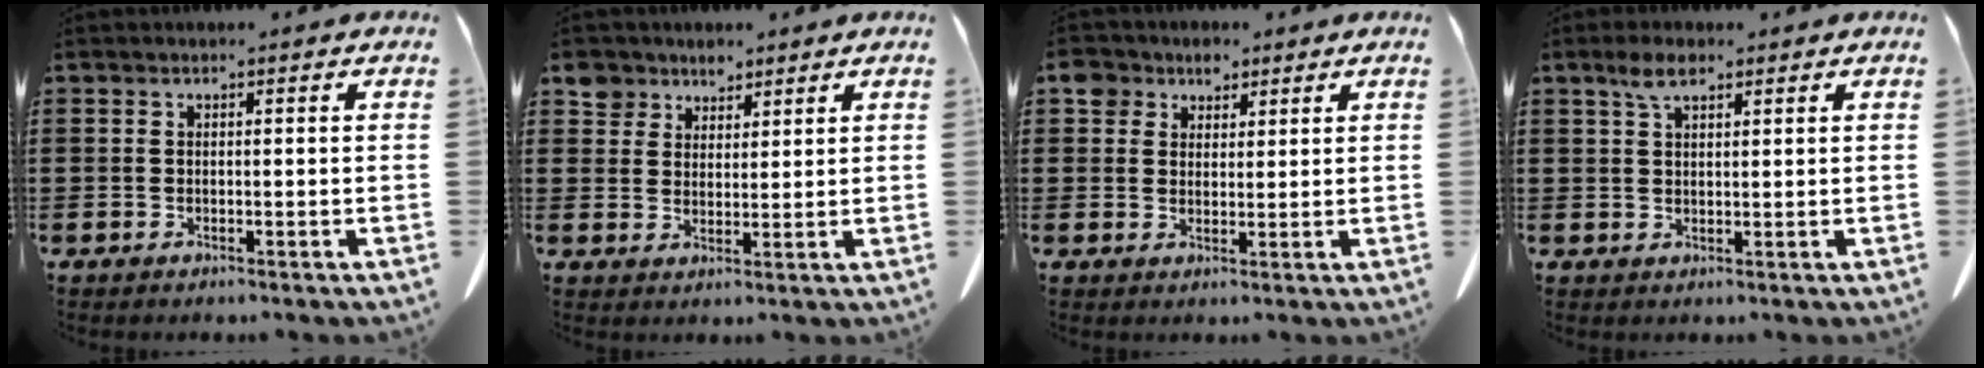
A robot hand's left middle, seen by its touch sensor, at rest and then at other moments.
{"total": 5.0, "force": [3.7, 3.2, 0.9], "torque": [-0.030, 0.001, 0.070]}
{"total": 4.7, "force": [3.1, 3.3, 1.2], "torque": [-0.036, 0.008, 0.057]}
{"total": 3.6, "force": [2.3, 1.4, 2.5], "torque": [-0.055, 0.005, 0.041]}